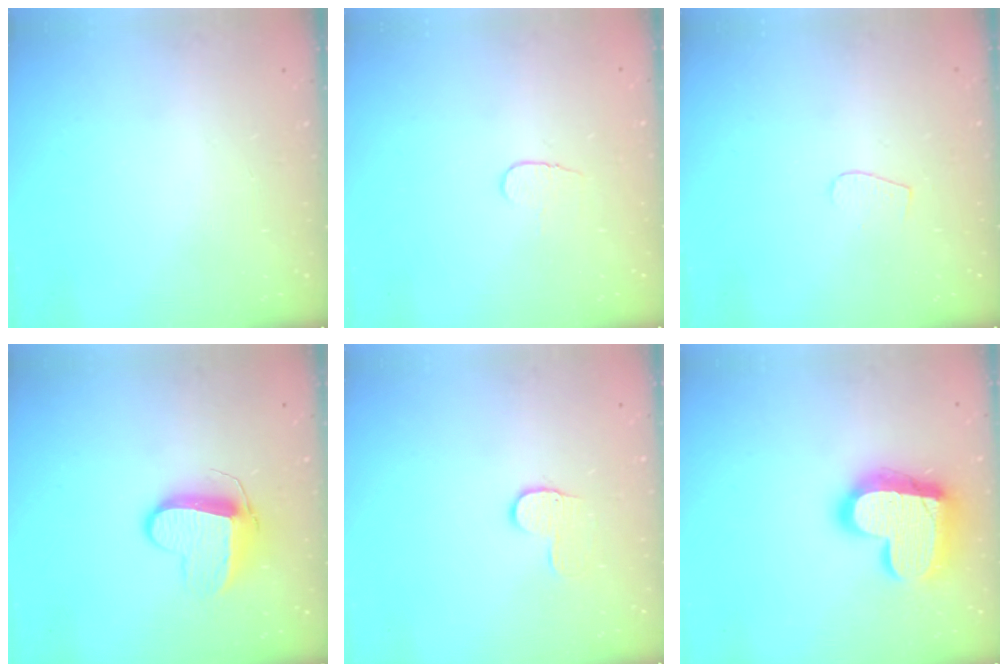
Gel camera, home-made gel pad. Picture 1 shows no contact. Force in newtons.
{"total": 4.3, "press": 4.2, "slide": 0.4}
{"total": 3.9, "press": 3.9, "slide": 0.4}
{"total": 9.5, "press": 9.5, "slide": 0.2}
{"total": 6.6, "press": 6.6, "slide": 0.6}
{"total": 20.9, "press": 20.8, "slide": 1.8}